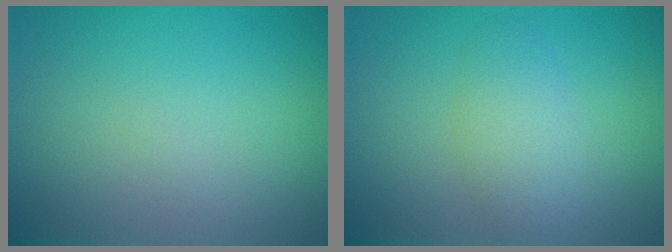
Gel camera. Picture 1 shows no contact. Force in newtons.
{"total": 3.0, "press": 3.0, "slide": 0.2}